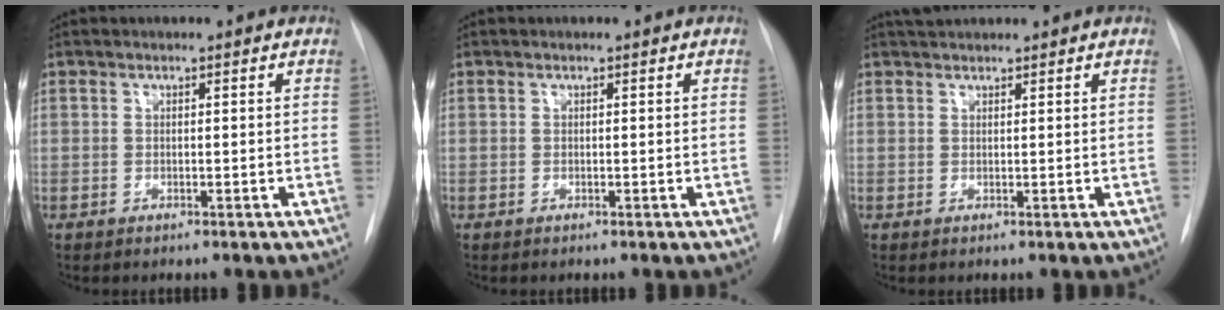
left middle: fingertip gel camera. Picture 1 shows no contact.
{"total": 0.0}
{"total": 2.4, "force": [2.3, 0.4, 0.6], "torque": [-0.012, 0.024, 0.041]}